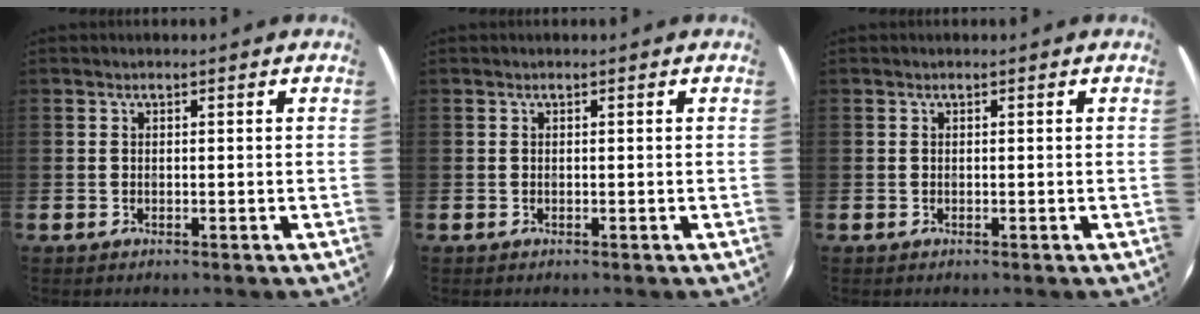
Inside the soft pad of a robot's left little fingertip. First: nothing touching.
{"total": 0.0}
{"total": 0.0}